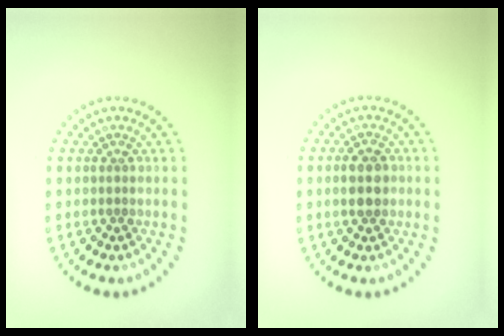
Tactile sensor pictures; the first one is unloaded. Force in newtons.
{"total": 2.9, "press": 2.9, "slide": 0.1}